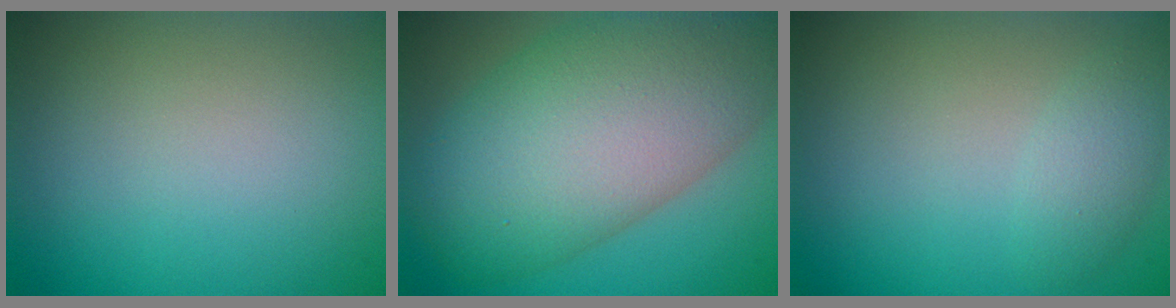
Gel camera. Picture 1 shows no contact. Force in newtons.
{"total": 13.0, "press": 13.0, "slide": 0.6}
{"total": 1.9, "press": 1.9, "slide": 0.1}